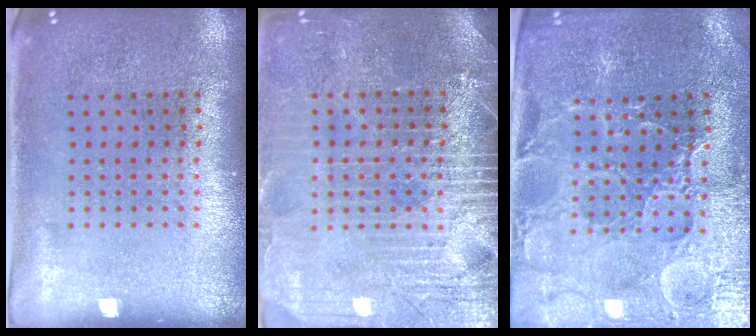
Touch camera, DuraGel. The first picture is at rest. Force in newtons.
{"total": 4.0, "press": 3.6, "slide": 1.8}
{"total": 3.4, "press": 3.4, "slide": 0.6}